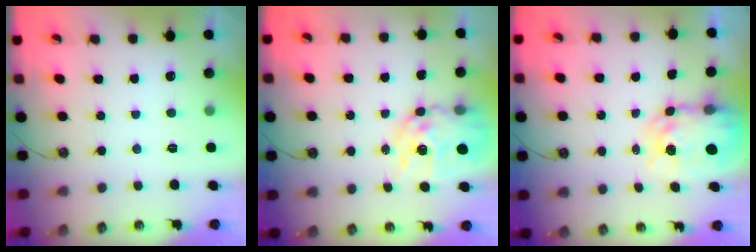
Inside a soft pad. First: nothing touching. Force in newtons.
{"total": 13.3, "press": 13.2, "slide": 1.4}
{"total": 8.1, "press": 8.0, "slide": 0.8}